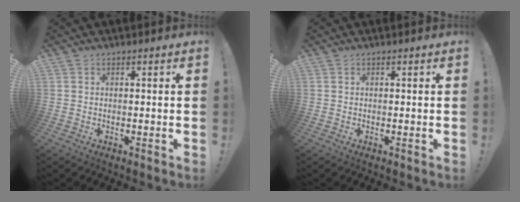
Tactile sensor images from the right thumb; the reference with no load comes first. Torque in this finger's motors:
{"motor_torque": [0.00, 0.00, 0.00, 0.00, 0.02]}